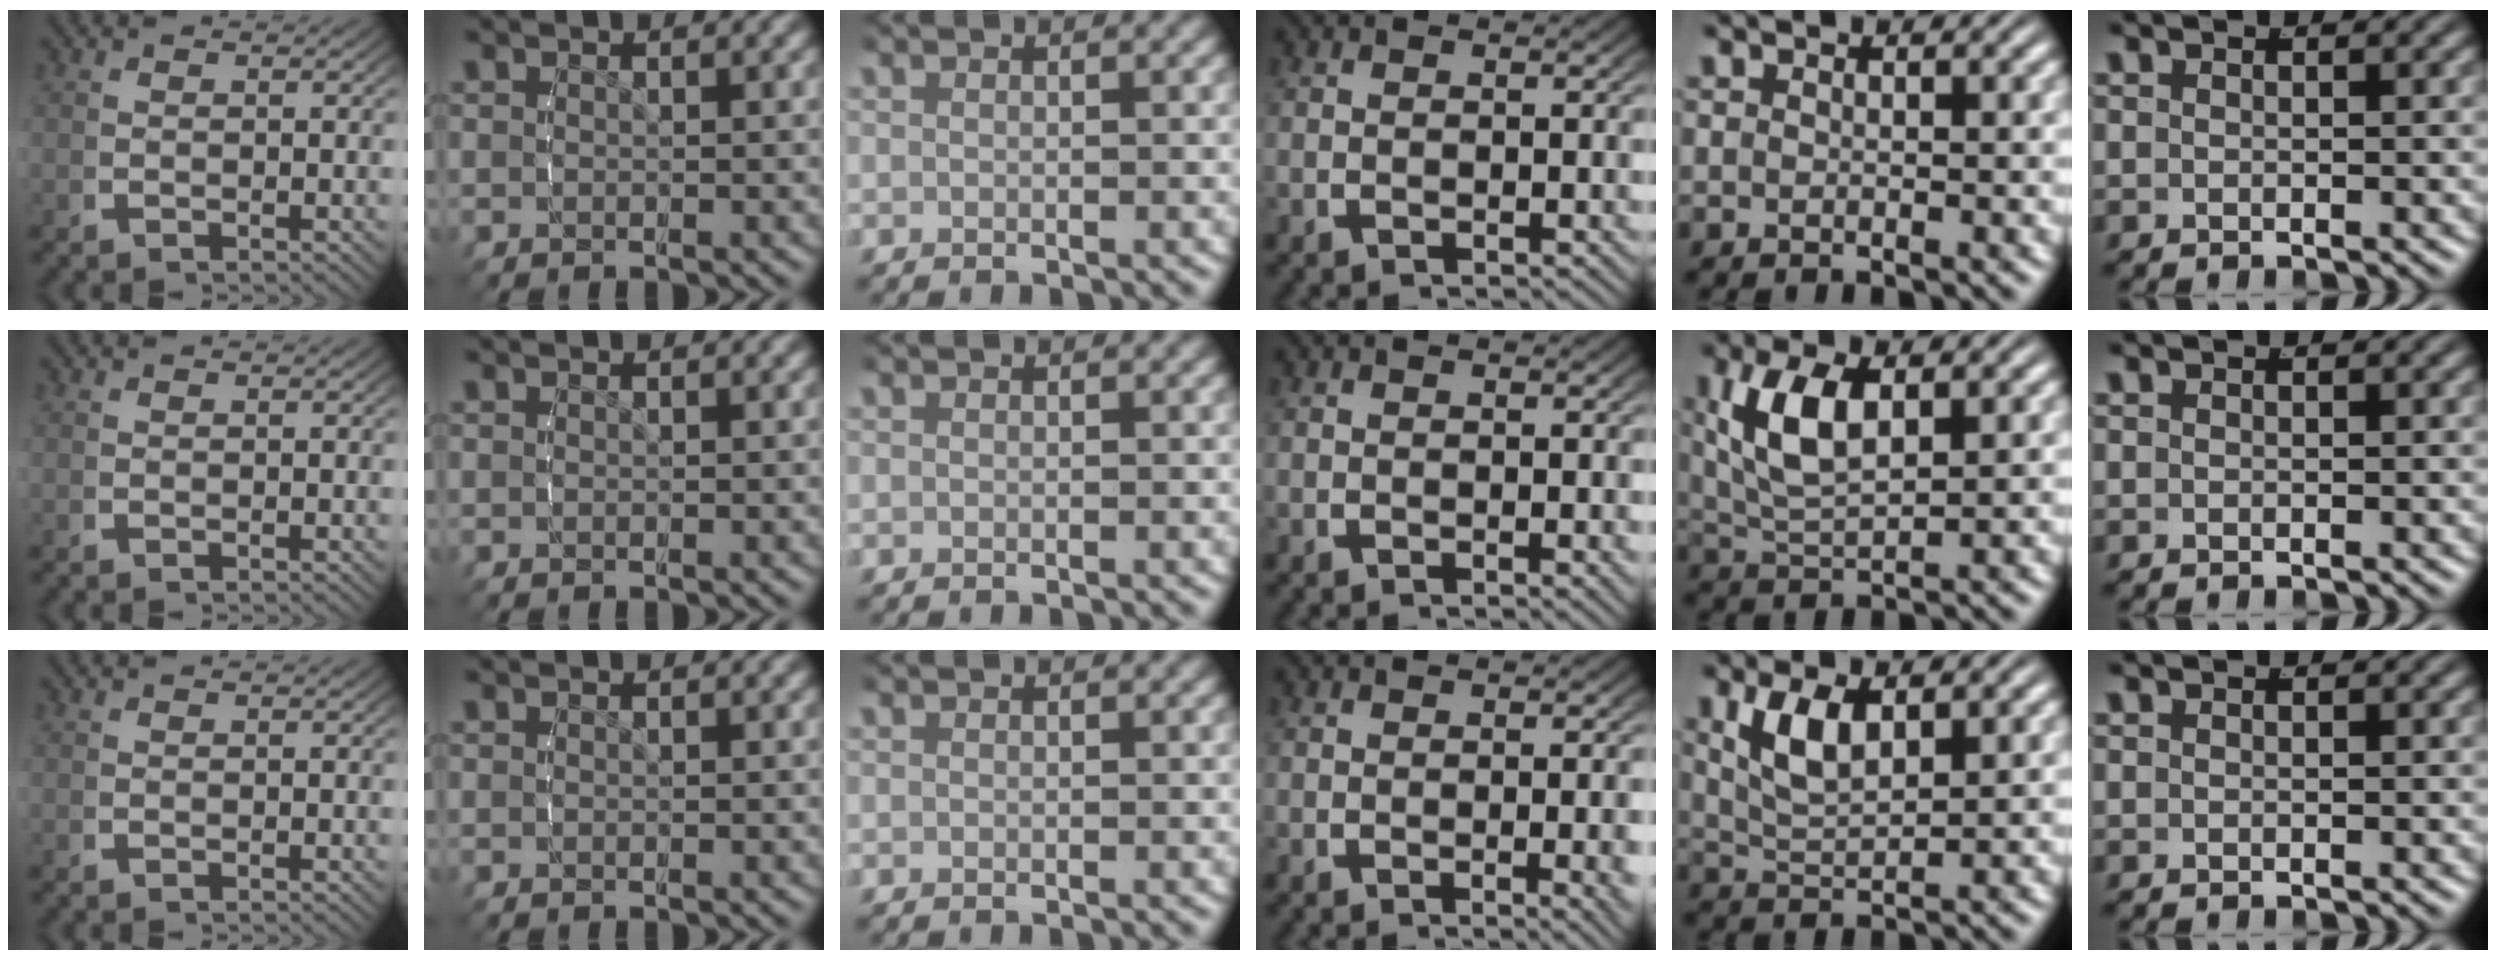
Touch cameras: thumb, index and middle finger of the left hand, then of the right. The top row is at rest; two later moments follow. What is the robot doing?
{"motion": "lift_and_place", "object": "cubes"}